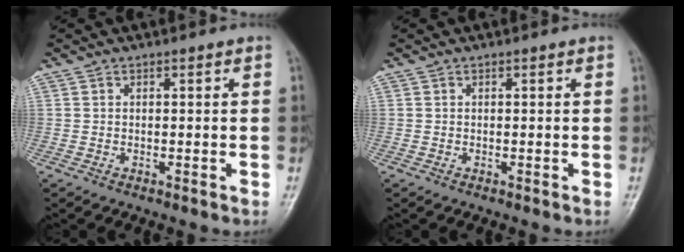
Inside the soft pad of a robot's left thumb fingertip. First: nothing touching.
{"total": 0.0}